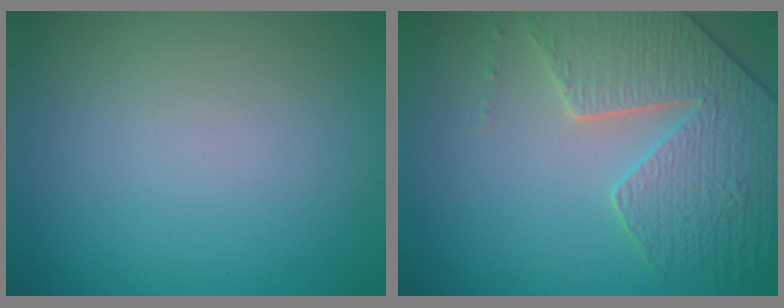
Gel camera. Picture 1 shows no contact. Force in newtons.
{"total": 5.3, "press": 5.0, "slide": 1.8}